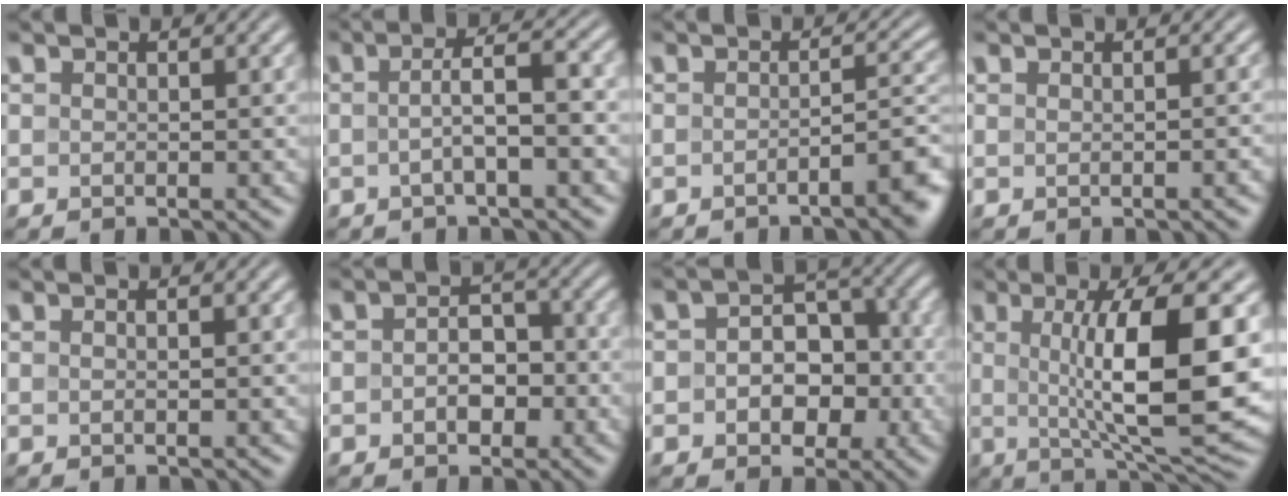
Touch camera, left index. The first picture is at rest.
{"total": 4.3, "force": [-0.3, 0.9, 4.2], "torque": [-0.071, 0.010, -0.010]}
{"total": 4.9, "force": [-2.3, 1.3, 4.1], "torque": [-0.041, 0.011, -0.036]}
{"total": 1.5, "force": [0.2, 0.6, 1.3], "torque": [-0.007, 0.003, -0.001]}
{"total": 0.9, "force": [0.3, 0.3, 0.8], "torque": [-0.007, -0.008, -0.001]}
{"total": 3.6, "force": [-0.7, 2.4, 2.6], "torque": [-0.036, 0.001, -0.015]}
{"total": 5.8, "force": [-0.7, 4.1, 4.0], "torque": [-0.043, 0.002, -0.014]}
{"total": 10.8, "force": [0.8, 2.6, 10.5], "torque": [-0.154, -0.006, 0.020]}